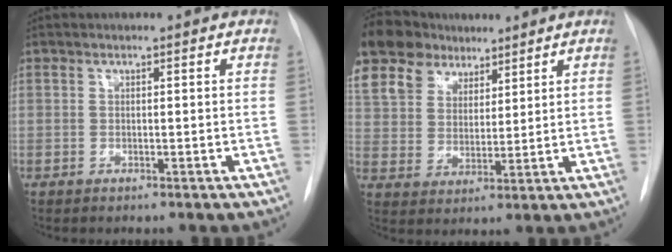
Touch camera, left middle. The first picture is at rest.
{"total": 17.7, "force": [12.6, 10.8, 6.2], "torque": [-0.162, 0.057, 0.240]}